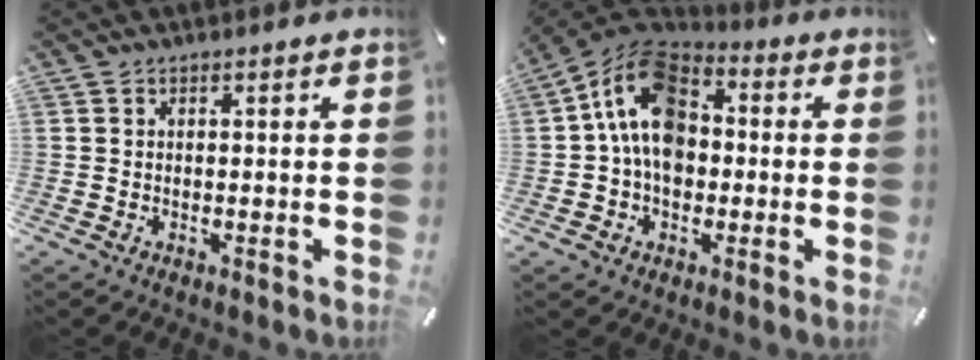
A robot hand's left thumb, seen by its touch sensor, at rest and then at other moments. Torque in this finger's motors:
{"motor_torque": [2.34, 2.67, 1.07, 0.62, 0.28]}